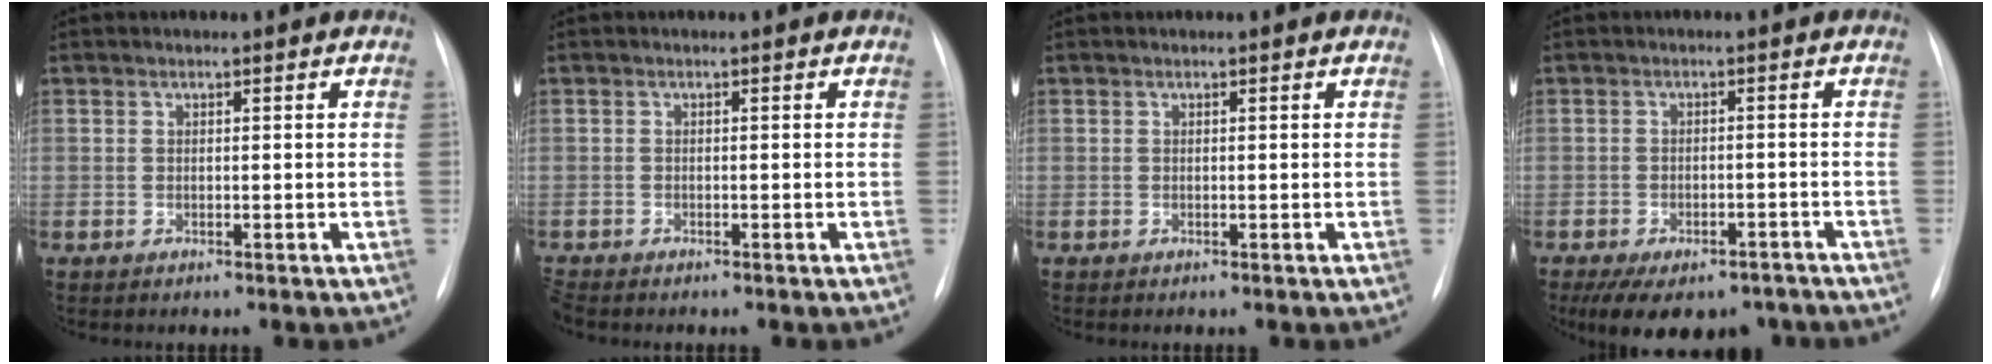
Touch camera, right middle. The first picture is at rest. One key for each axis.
{"total": 1.2, "fx": -1.2, "fy": 0.2, "fz": 0.3, "tx": -0.008, "ty": -0.005, "tz": -0.020}
{"total": 0.0}
{"total": 12.2, "fx": -9.0, "fy": 6.0, "fz": 5.7, "tx": -0.097, "ty": 0.001, "tz": -0.119}